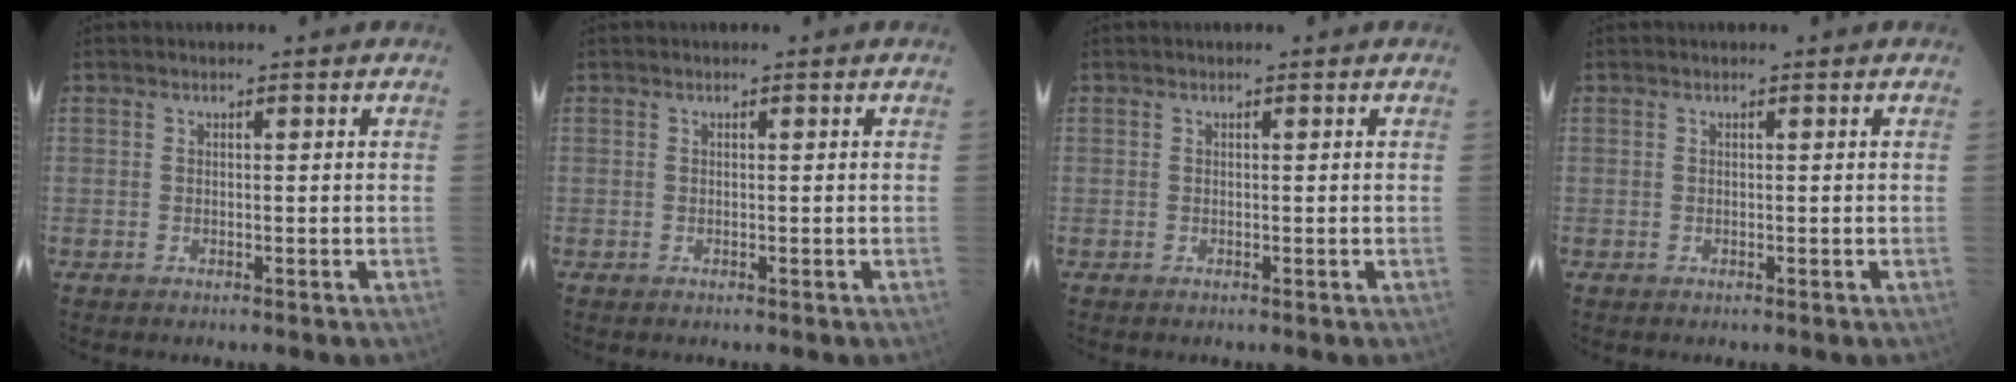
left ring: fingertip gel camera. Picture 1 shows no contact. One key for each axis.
{"total": 0.0}
{"total": 0.0}
{"total": 0.0}